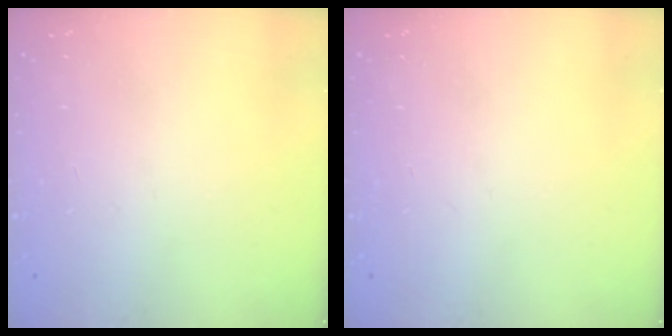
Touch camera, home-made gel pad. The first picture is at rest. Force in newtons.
{"total": 0.0}